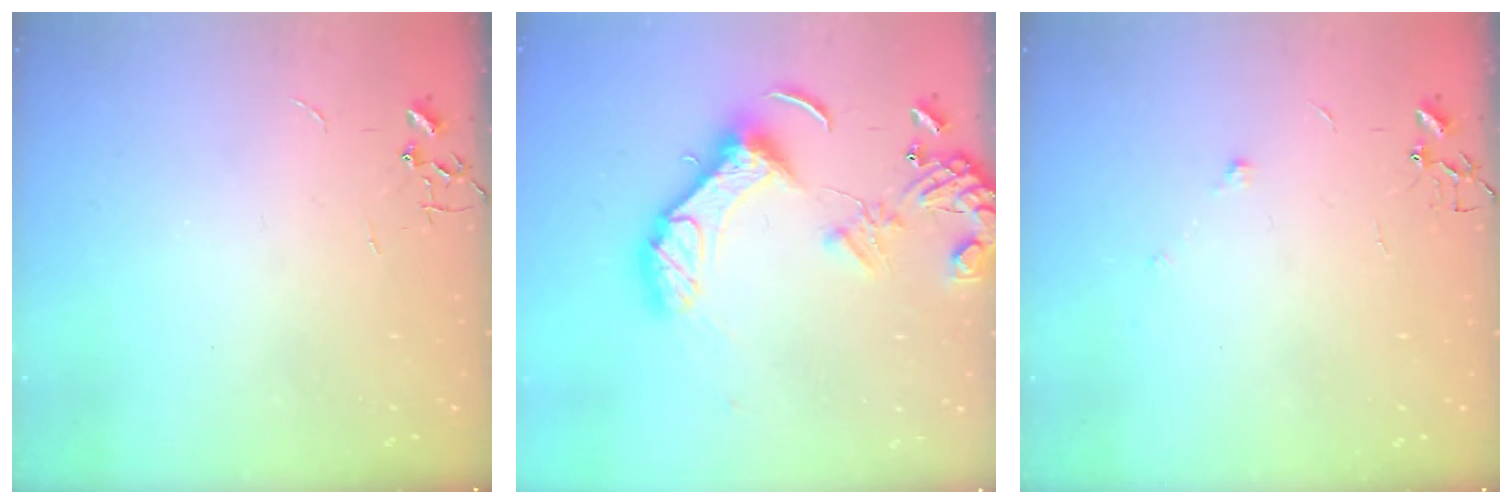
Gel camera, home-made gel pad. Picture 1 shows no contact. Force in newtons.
{"total": 15.6, "press": 15.2, "slide": 3.3}
{"total": 5.6, "press": 5.2, "slide": 2.0}